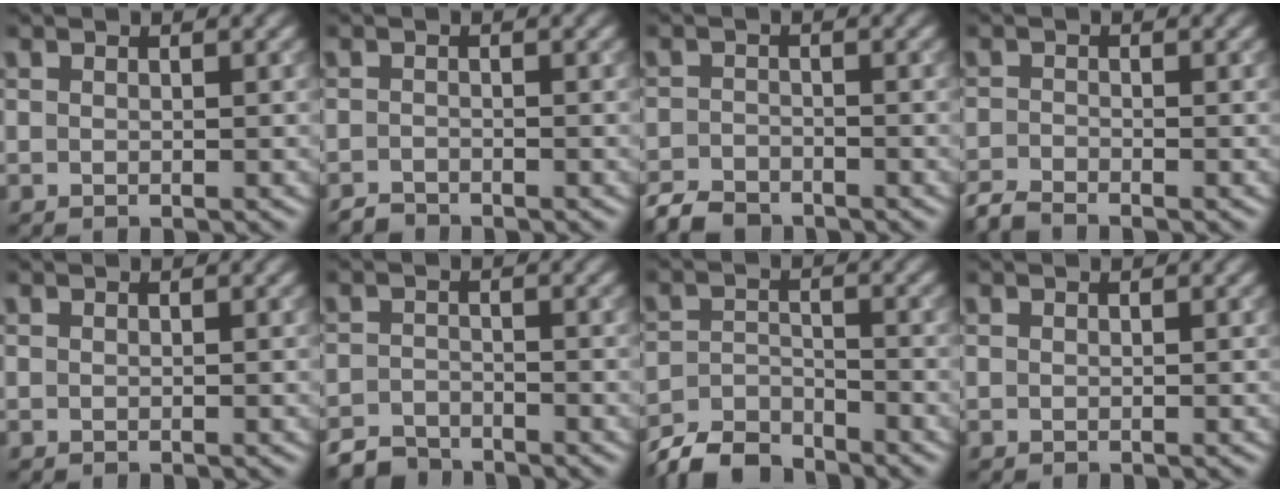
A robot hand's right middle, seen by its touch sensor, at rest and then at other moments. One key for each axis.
{"total": 1.2, "fx": -1.2, "fy": 0.2, "fz": 0.1, "tx": 0.002, "ty": -0.001, "tz": -0.025}
{"total": 3.1, "fx": -2.8, "fy": 1.2, "fz": 0.8, "tx": -0.011, "ty": -0.005, "tz": -0.058}
{"total": 2.1, "fx": -2.0, "fy": 0.2, "fz": 0.7, "tx": -0.015, "ty": -0.008, "tz": -0.047}
{"total": 0.0}
{"total": 2.6, "fx": -2.5, "fy": 0.7, "fz": 0.3, "tx": -0.002, "ty": 0.000, "tz": -0.052}
{"total": 5.0, "fx": -4.6, "fy": 1.3, "fz": 1.3, "tx": -0.021, "ty": -0.006, "tz": -0.095}
{"total": 0.0}